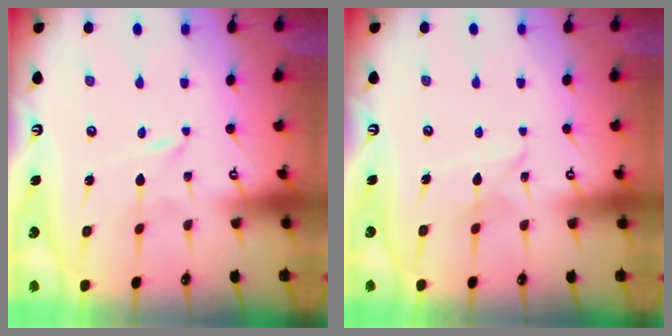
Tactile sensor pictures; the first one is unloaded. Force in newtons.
{"total": 7.0, "press": 6.9, "slide": 0.4}